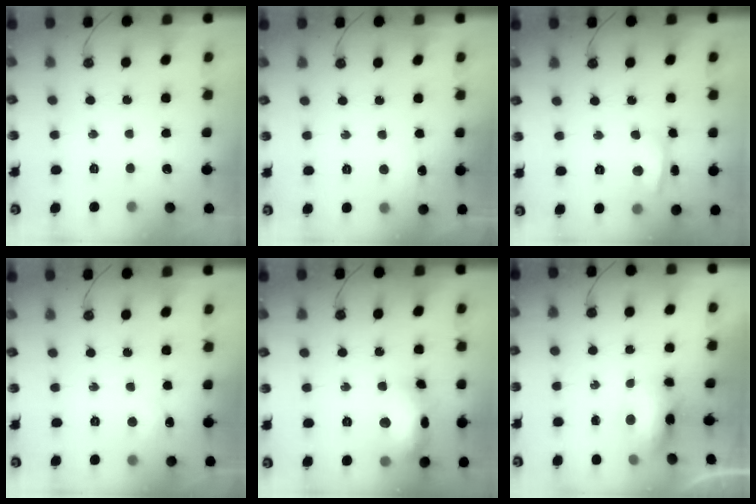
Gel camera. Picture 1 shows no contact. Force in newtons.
{"total": 5.8, "press": 5.7, "slide": 0.8}
{"total": 6.5, "press": 6.3, "slide": 1.6}
{"total": 5.7, "press": 5.6, "slide": 0.9}
{"total": 15.6, "press": 15.5, "slide": 1.7}
{"total": 11.1, "press": 9.6, "slide": 5.5}